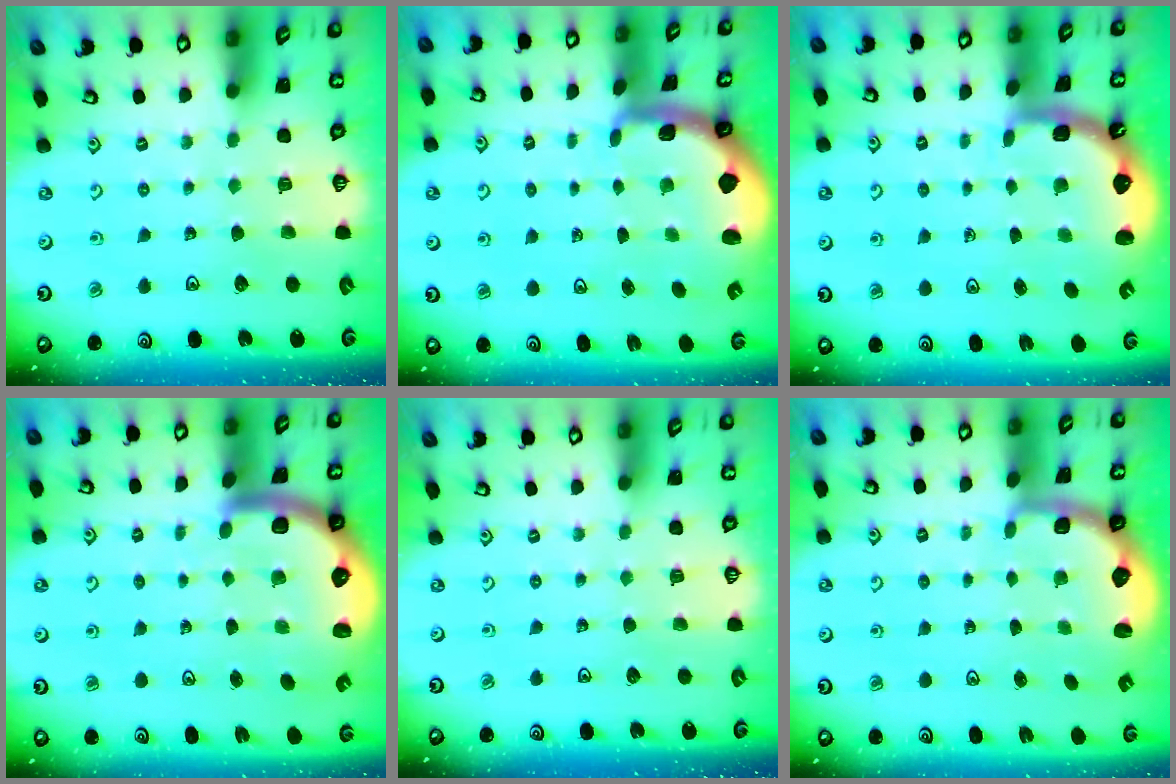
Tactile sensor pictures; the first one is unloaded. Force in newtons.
{"total": 1.9, "press": 1.9, "slide": 0.4}
{"total": 2.7, "press": 1.4, "slide": 2.3}
{"total": 5.9, "press": 5.6, "slide": 1.7}
{"total": 0.0}
{"total": 2.9, "press": 1.8, "slide": 2.2}